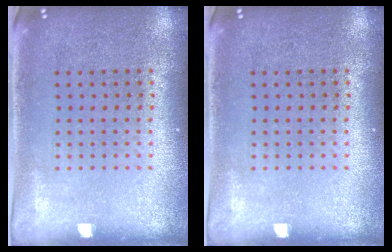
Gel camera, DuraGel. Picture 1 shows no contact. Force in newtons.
{"total": 0.0}